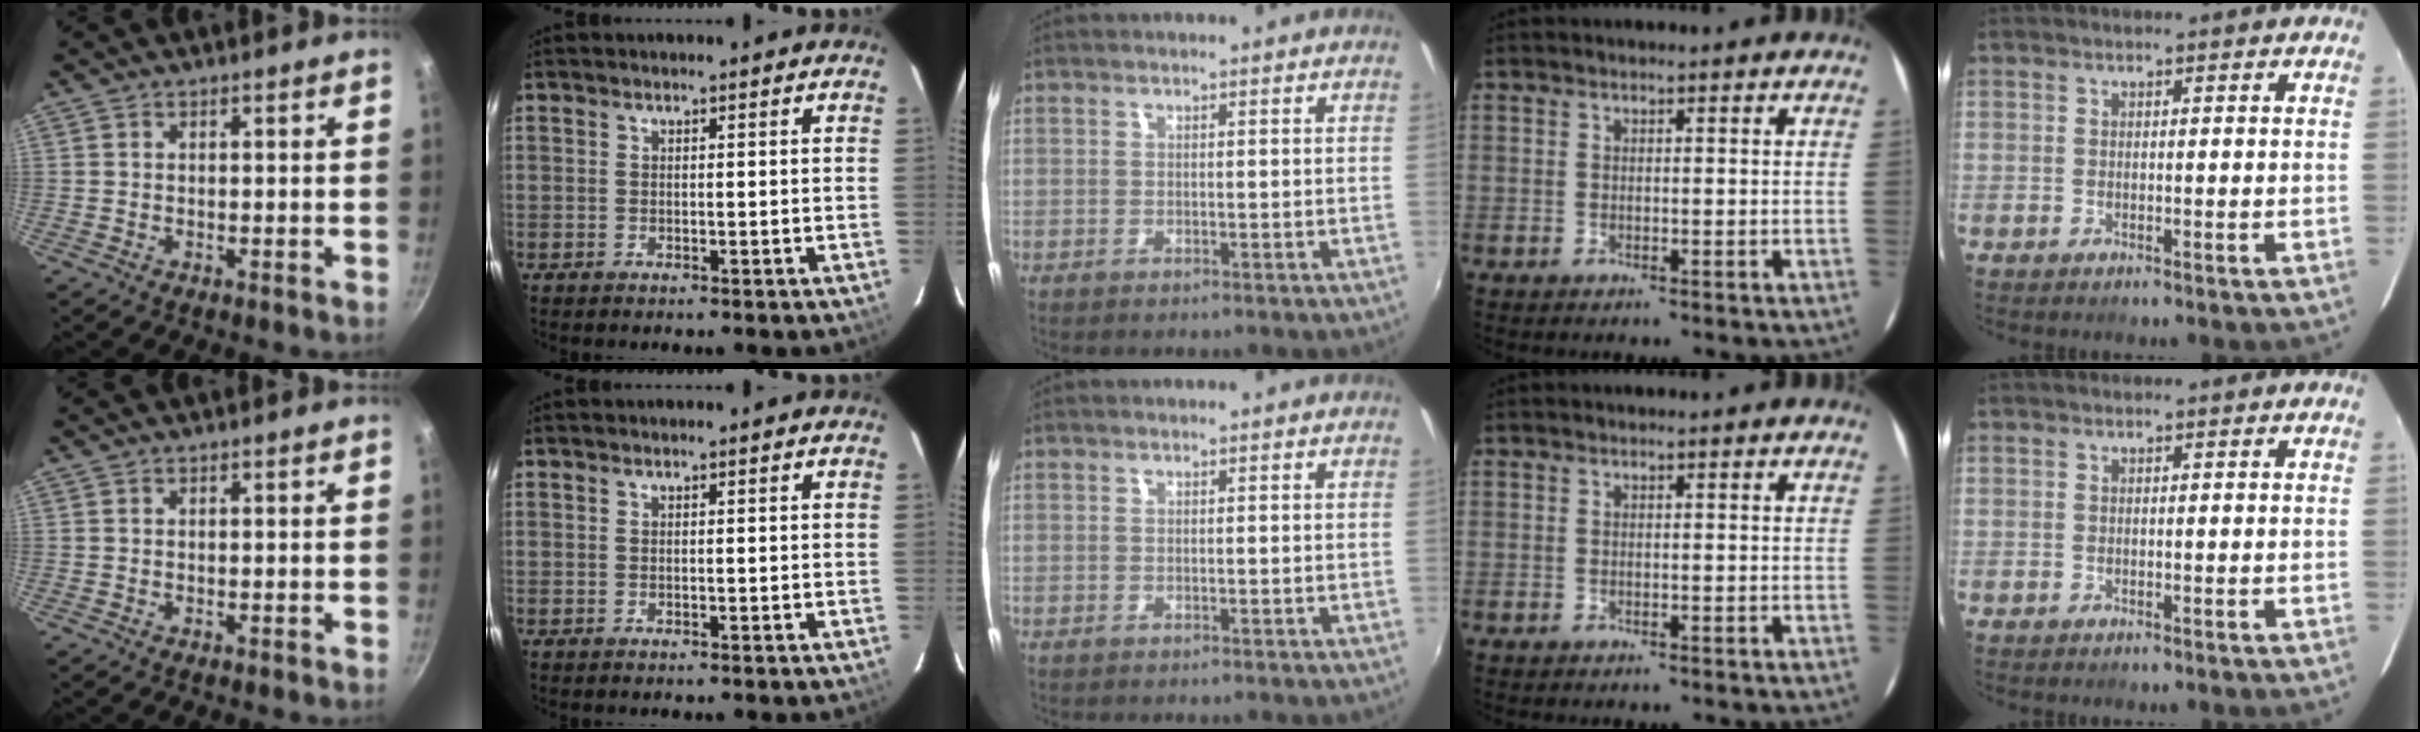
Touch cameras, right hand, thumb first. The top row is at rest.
{}